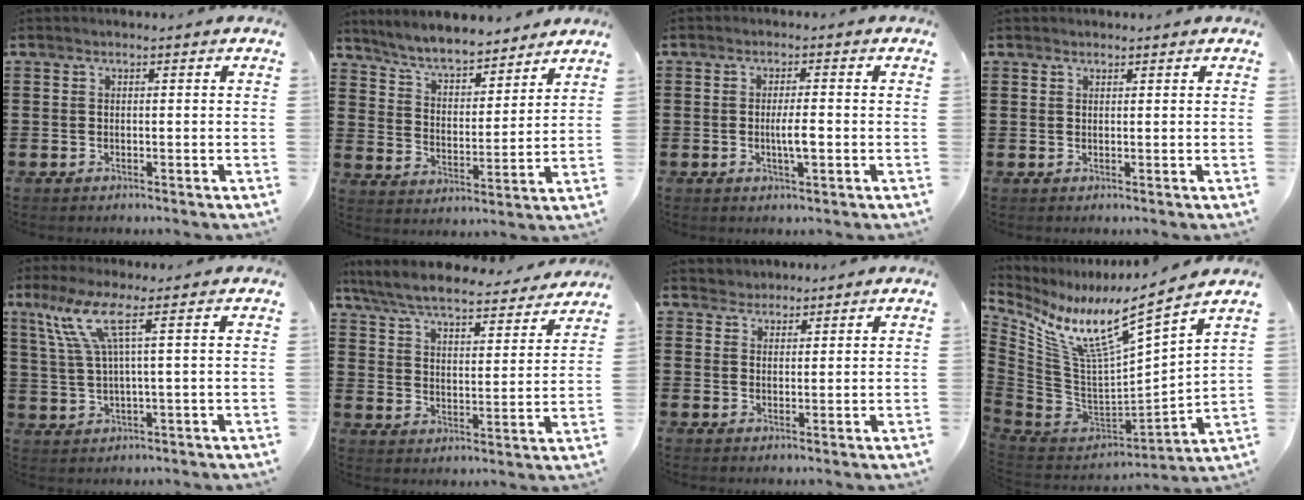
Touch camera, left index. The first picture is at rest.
{"total": 6.5, "force": [6.1, 0.7, 1.9], "torque": [-0.062, -0.032, 0.108]}
{"total": 3.2, "force": [-0.5, 0.7, 3.1], "torque": [-0.063, -0.003, -0.011]}
{"total": 0.7, "force": [0.6, 0.3, 0.1], "torque": [-0.004, 0.002, 0.013]}
{"total": 7.4, "force": [3.0, 0.4, 6.8], "torque": [-0.154, -0.007, 0.048]}
{"total": 6.7, "force": [6.3, 0.4, 2.2], "torque": [-0.072, -0.039, 0.107]}
{"total": 2.0, "force": [1.7, 1.0, -0.5], "torque": [0.001, 0.007, 0.034]}
{"total": 10.1, "force": [6.6, 0.8, 7.6], "torque": [-0.170, -0.062, 0.104]}